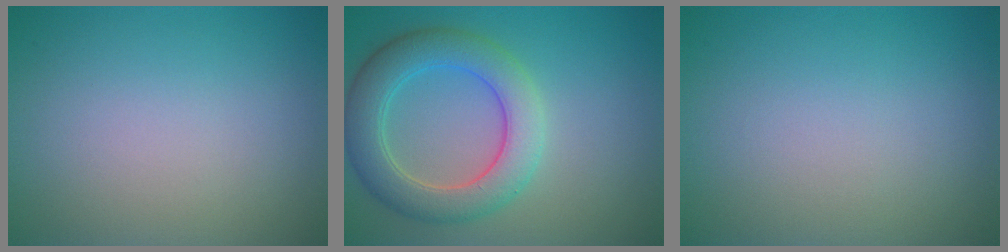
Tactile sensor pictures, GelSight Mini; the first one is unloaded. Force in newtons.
{"total": 5.9, "press": 5.9, "slide": 0.4}
{"total": 0.0}